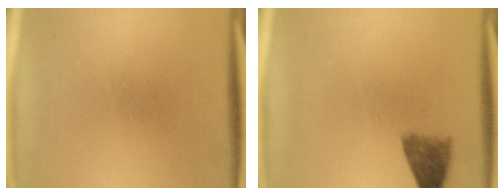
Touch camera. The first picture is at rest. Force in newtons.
{"total": 3.8}